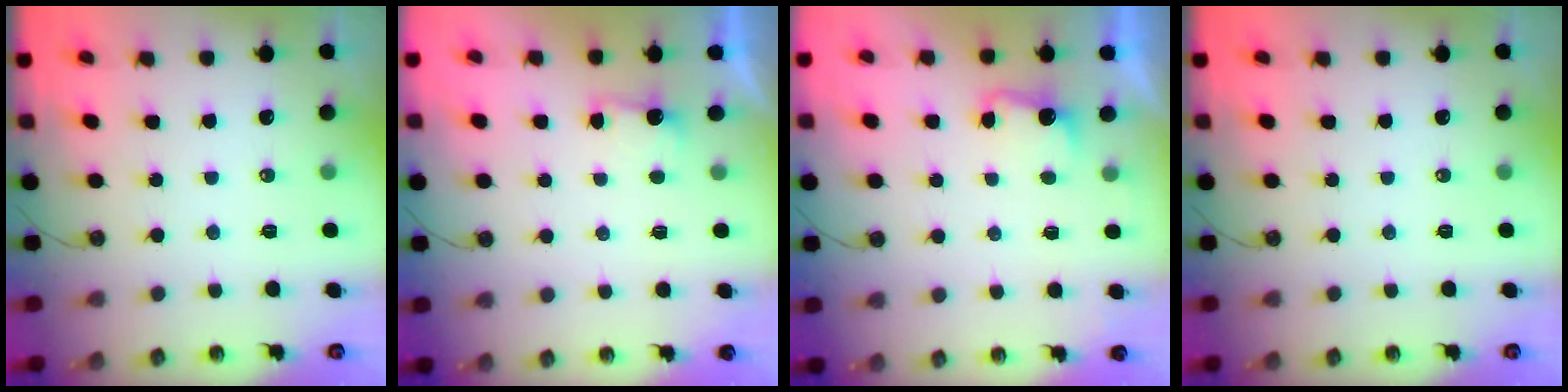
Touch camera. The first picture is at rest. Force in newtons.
{"total": 1.6, "press": 1.4, "slide": 0.8}
{"total": 3.9, "press": 3.8, "slide": 1.0}
{"total": 0.0}